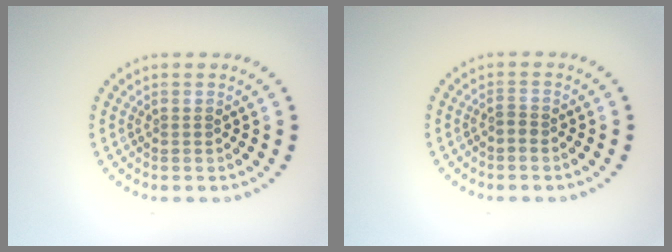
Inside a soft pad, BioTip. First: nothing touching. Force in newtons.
{"total": 0.7, "press": 0.5, "slide": 0.5}